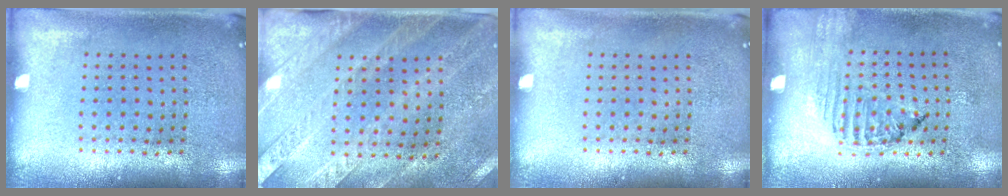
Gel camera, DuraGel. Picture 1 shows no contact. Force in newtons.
{"total": 2.6, "press": 2.3, "slide": 1.3}
{"total": 0.0}
{"total": 1.2, "press": 1.2, "slide": 0.2}